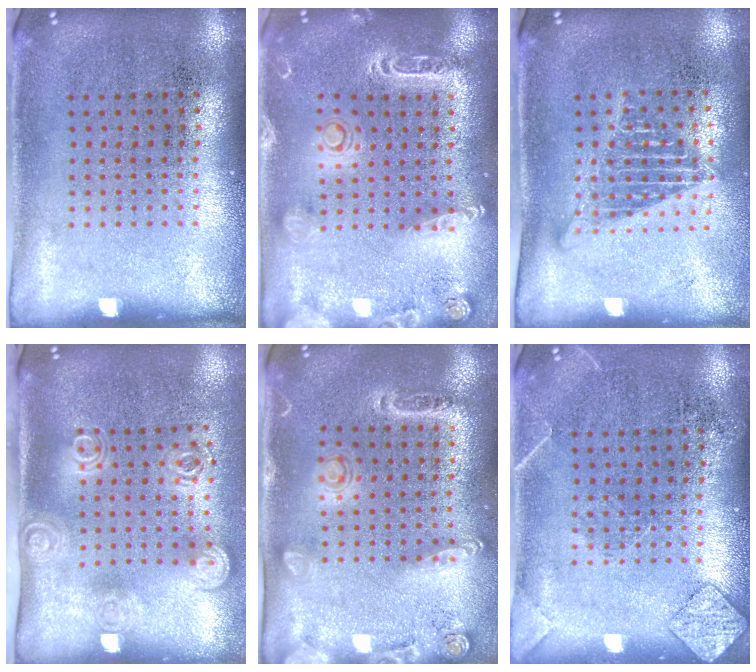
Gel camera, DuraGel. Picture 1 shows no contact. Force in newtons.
{"total": 2.0, "press": 1.9, "slide": 0.7}
{"total": 1.6, "press": 1.3, "slide": 0.9}
{"total": 1.9, "press": 1.4, "slide": 1.3}
{"total": 1.6, "press": 1.4, "slide": 0.8}
{"total": 1.8, "press": 1.8, "slide": 0.1}